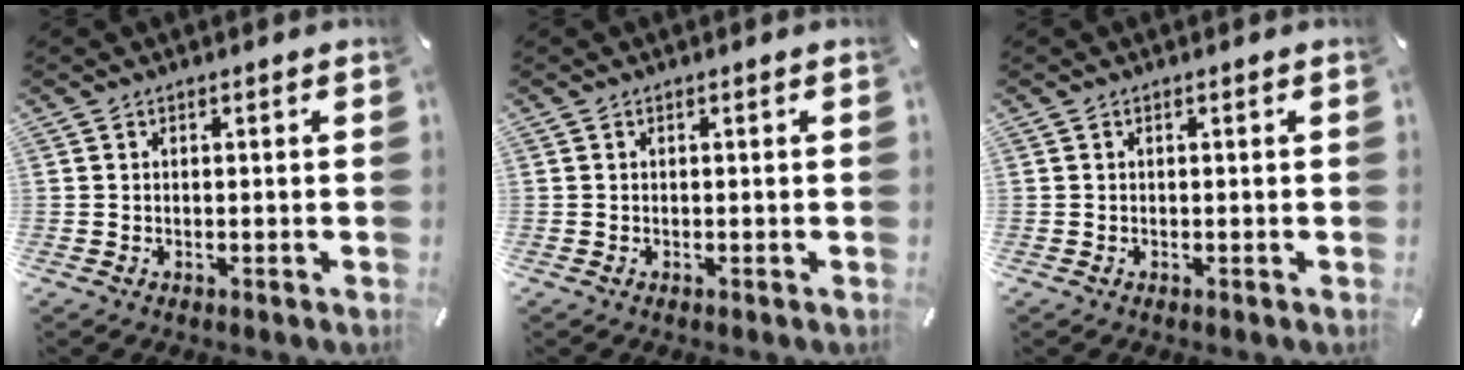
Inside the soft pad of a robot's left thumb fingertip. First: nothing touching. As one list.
[{"total": 0.0}, {"total": 0.0}]